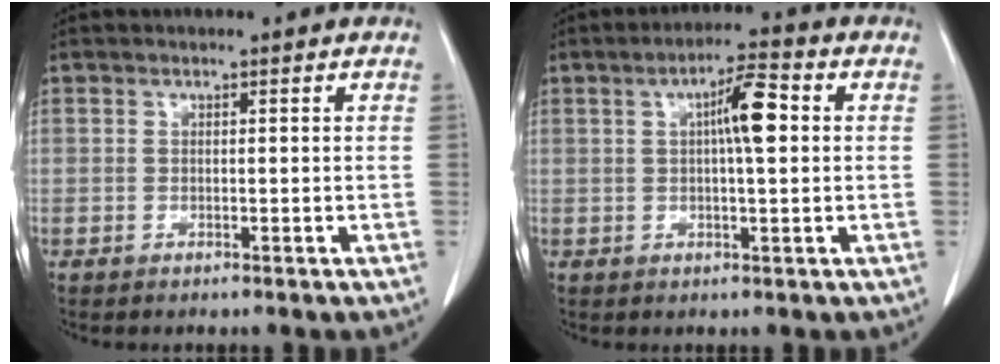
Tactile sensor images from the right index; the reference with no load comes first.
{"total": 6.4, "force": [1.2, 0.9, 6.2], "torque": [-0.104, 0.013, 0.016]}